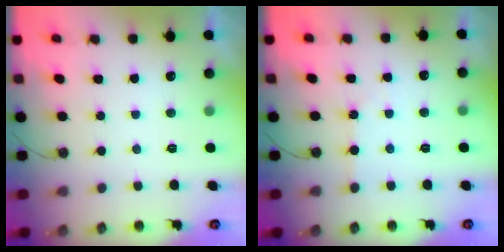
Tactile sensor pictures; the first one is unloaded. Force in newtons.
{"total": 2.3, "press": 2.2, "slide": 0.4}